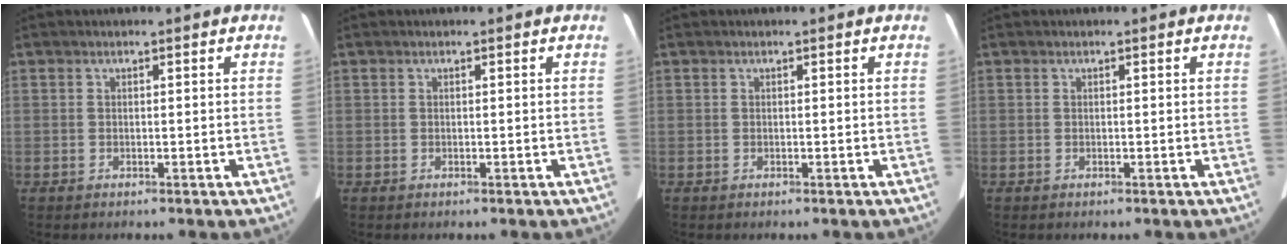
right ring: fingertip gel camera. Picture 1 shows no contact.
{"total": 0.0}
{"total": 0.0}
{"total": 0.0}